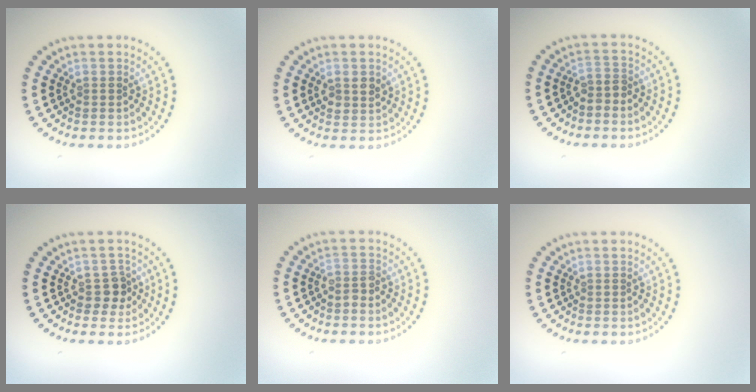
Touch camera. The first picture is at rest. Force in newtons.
{"total": 1.6, "press": 1.6, "slide": 0.4}
{"total": 1.6, "press": 1.2, "slide": 1.1}
{"total": 1.9, "press": 1.6, "slide": 1.0}
{"total": 1.2, "press": 1.0, "slide": 0.7}
{"total": 0.0}